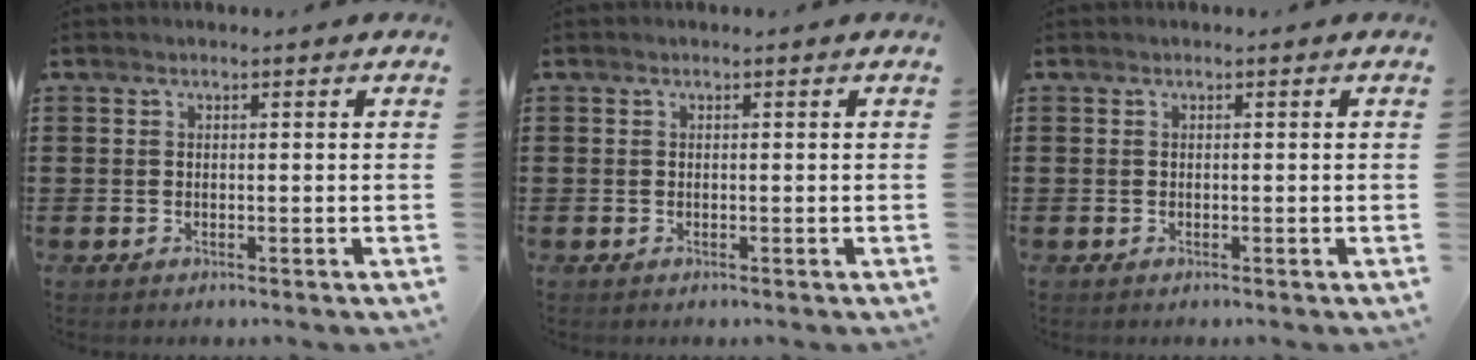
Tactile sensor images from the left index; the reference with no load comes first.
{"total": 0.0}
{"total": 0.0}